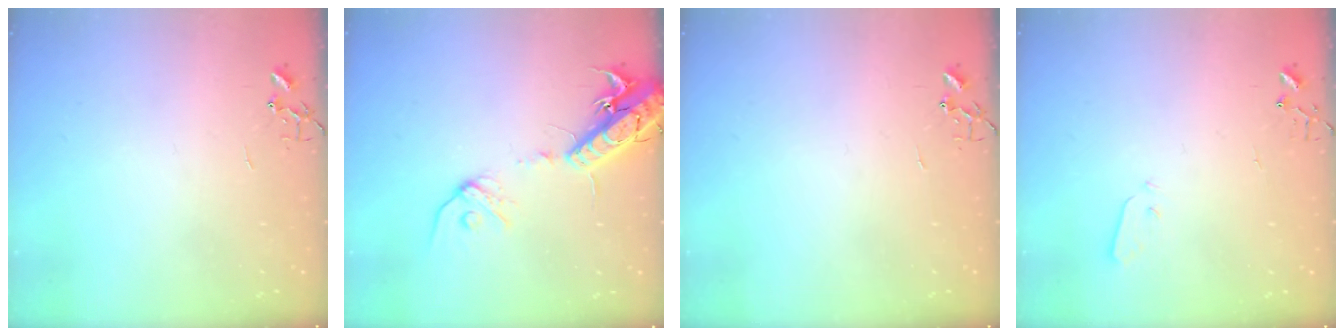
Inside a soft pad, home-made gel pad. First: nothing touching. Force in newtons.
{"total": 17.2, "press": 16.9, "slide": 3.1}
{"total": 0.0}
{"total": 3.2, "press": 3.2, "slide": 0.1}